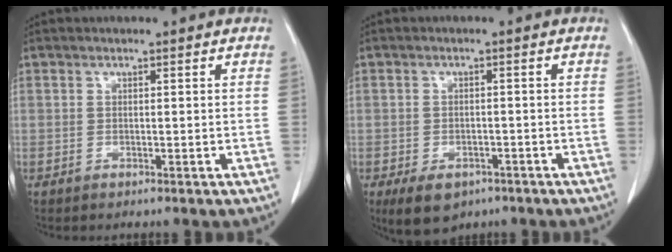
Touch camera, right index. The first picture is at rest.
{"total": 6.2, "force": [-3.9, 4.0, 2.8], "torque": [-0.041, -0.003, -0.051]}